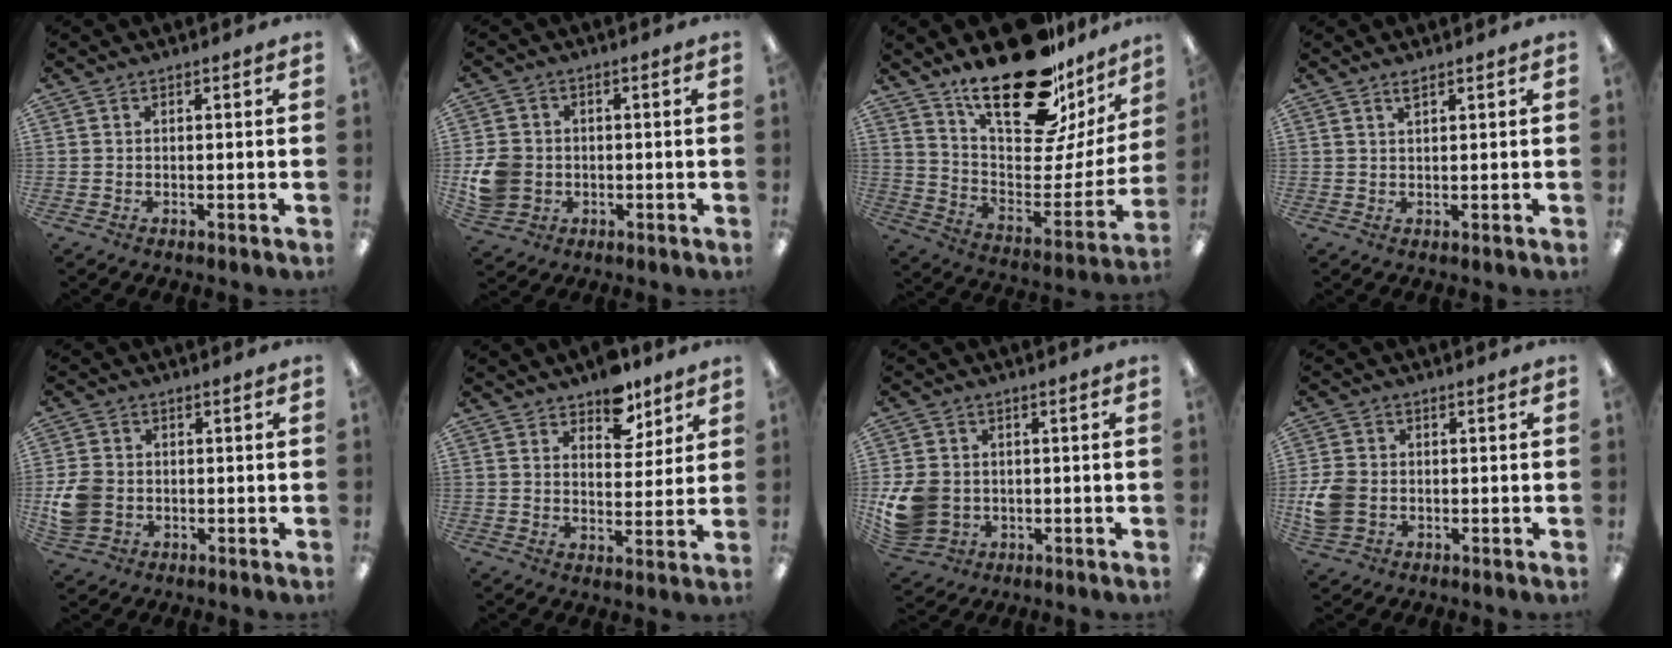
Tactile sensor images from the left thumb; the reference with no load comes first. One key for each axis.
{"total": 7.9, "fx": -1.0, "fy": 7.0, "fz": 3.5, "tx": -0.083, "ty": 0.016, "tz": -0.015}
{"total": 27.3, "fx": 20.1, "fy": 10.4, "fz": 15.2, "tx": -0.216, "ty": -0.141, "tz": 0.345}
{"total": 1.8, "fx": 1.5, "fy": 0.3, "fz": 1.0, "tx": -0.023, "ty": 0.001, "tz": 0.027}
{"total": 7.5, "fx": -1.1, "fy": 6.3, "fz": 3.9, "tx": -0.085, "ty": 0.012, "tz": -0.016}
{"total": 7.9, "fx": 6.3, "fy": 4.1, "fz": 2.5, "tx": -0.017, "ty": -0.040, "tz": 0.110}
{"total": 10.4, "fx": -1.5, "fy": 8.8, "fz": 5.3, "tx": -0.125, "ty": 0.016, "tz": -0.021}
{"total": 7.2, "fx": -1.2, "fy": 5.9, "fz": 4.0, "tx": -0.093, "ty": 0.012, "tz": -0.018}